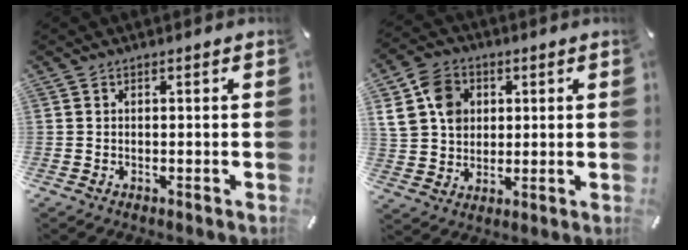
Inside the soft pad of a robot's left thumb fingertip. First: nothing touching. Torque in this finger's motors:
{"motor_torque": [2.11, 2.89, 1.39, -1.38, 0.48]}